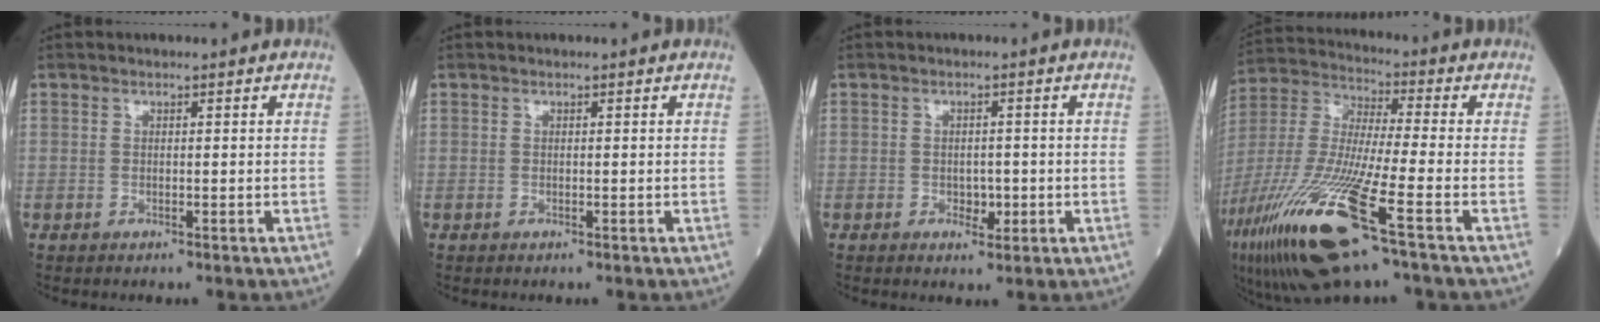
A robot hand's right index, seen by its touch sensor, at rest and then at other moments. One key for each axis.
{"total": 0.0}
{"total": 2.4, "fx": -0.7, "fy": 1.4, "fz": 1.8, "tx": -0.020, "ty": 0.003, "tz": -0.005}
{"total": 22.1, "fx": -11.3, "fy": 2.1, "fz": 18.9, "tx": -0.433, "ty": -0.064, "tz": -0.217}